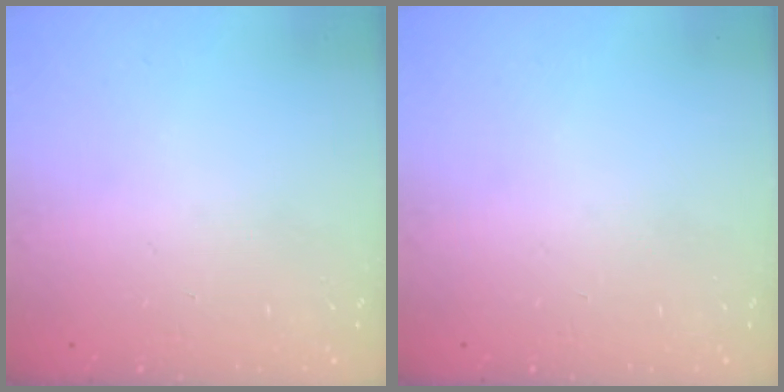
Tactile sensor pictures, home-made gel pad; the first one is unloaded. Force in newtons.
{"total": 0.0}